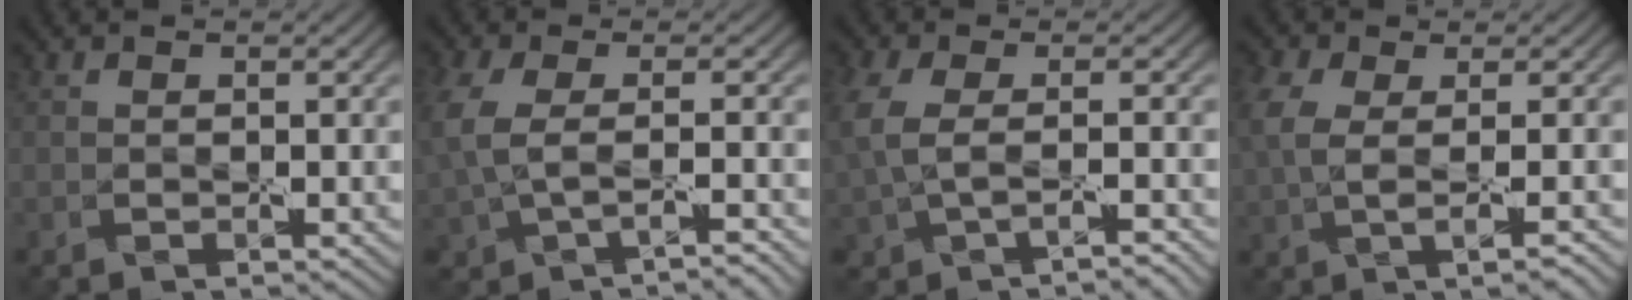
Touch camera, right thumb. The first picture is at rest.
{"total": 3.9, "force": [-0.6, 1.5, 3.5], "torque": [-0.100, -0.008, -0.012]}
{"total": 3.7, "force": [-0.5, 1.6, 3.3], "torque": [-0.095, -0.006, -0.007]}
{"total": 4.8, "force": [0.5, 1.9, 4.4], "torque": [-0.094, 0.007, 0.014]}